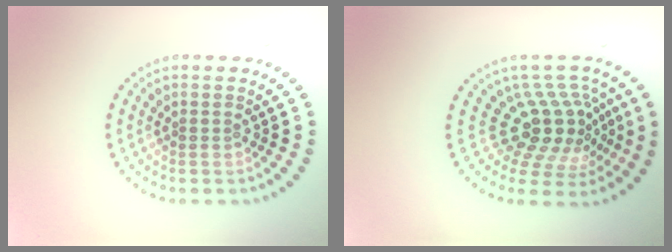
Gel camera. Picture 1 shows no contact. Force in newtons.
{"total": 5.0, "press": 3.5, "slide": 3.5}